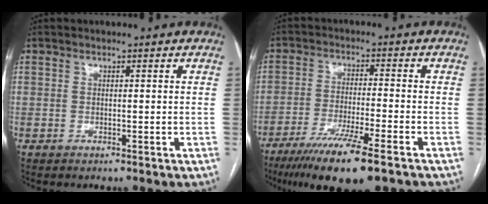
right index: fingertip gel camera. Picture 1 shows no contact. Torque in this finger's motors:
{"motor_torque": [1.11, -1.03, 0.67, 0.20]}